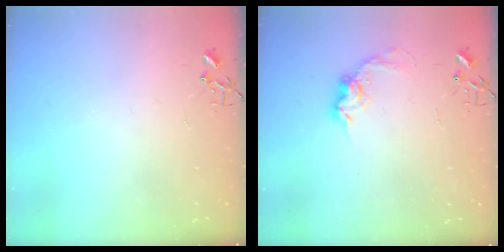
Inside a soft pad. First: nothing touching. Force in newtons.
{"total": 10.0, "press": 10.0, "slide": 0.6}